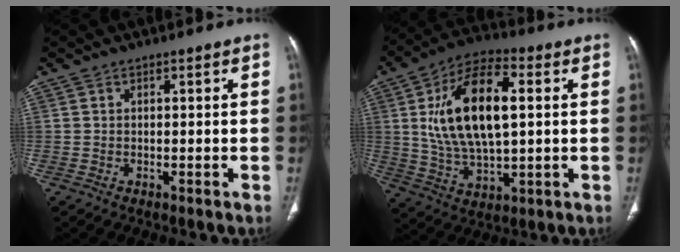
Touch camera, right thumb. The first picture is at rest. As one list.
[{"total": 18.4, "force": [3.0, 8.8, 15.9], "torque": [-0.282, 0.008, 0.053]}]